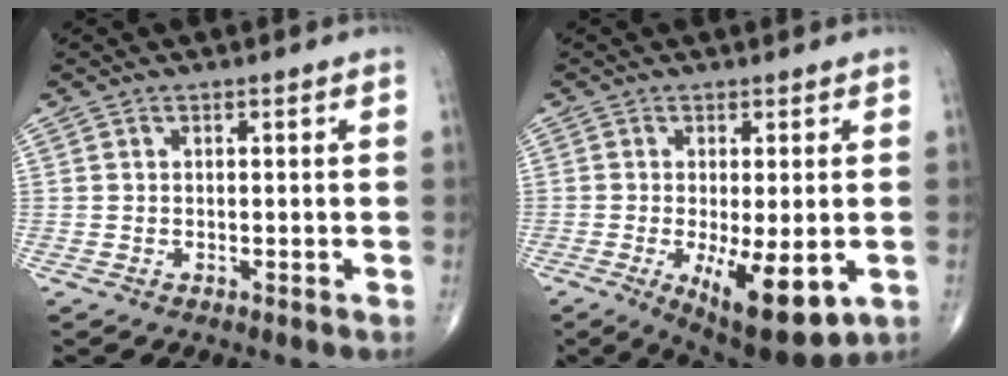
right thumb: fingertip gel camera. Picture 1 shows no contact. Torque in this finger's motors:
{"motor_torque": [-0.20, 0.51, 0.37, 0.07, 0.25]}